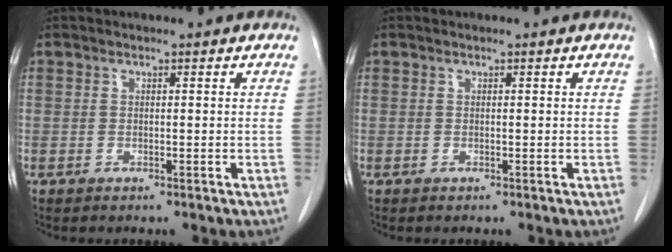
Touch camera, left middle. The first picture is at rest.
{"total": 0.0}